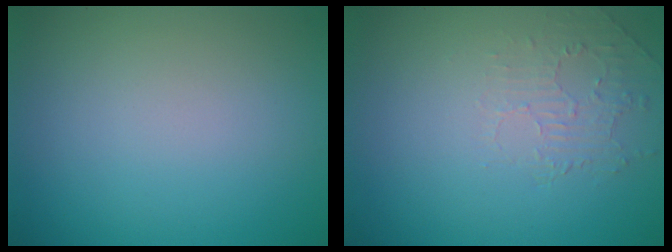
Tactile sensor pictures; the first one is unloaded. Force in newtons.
{"total": 1.9, "press": 0.3, "slide": 1.9}